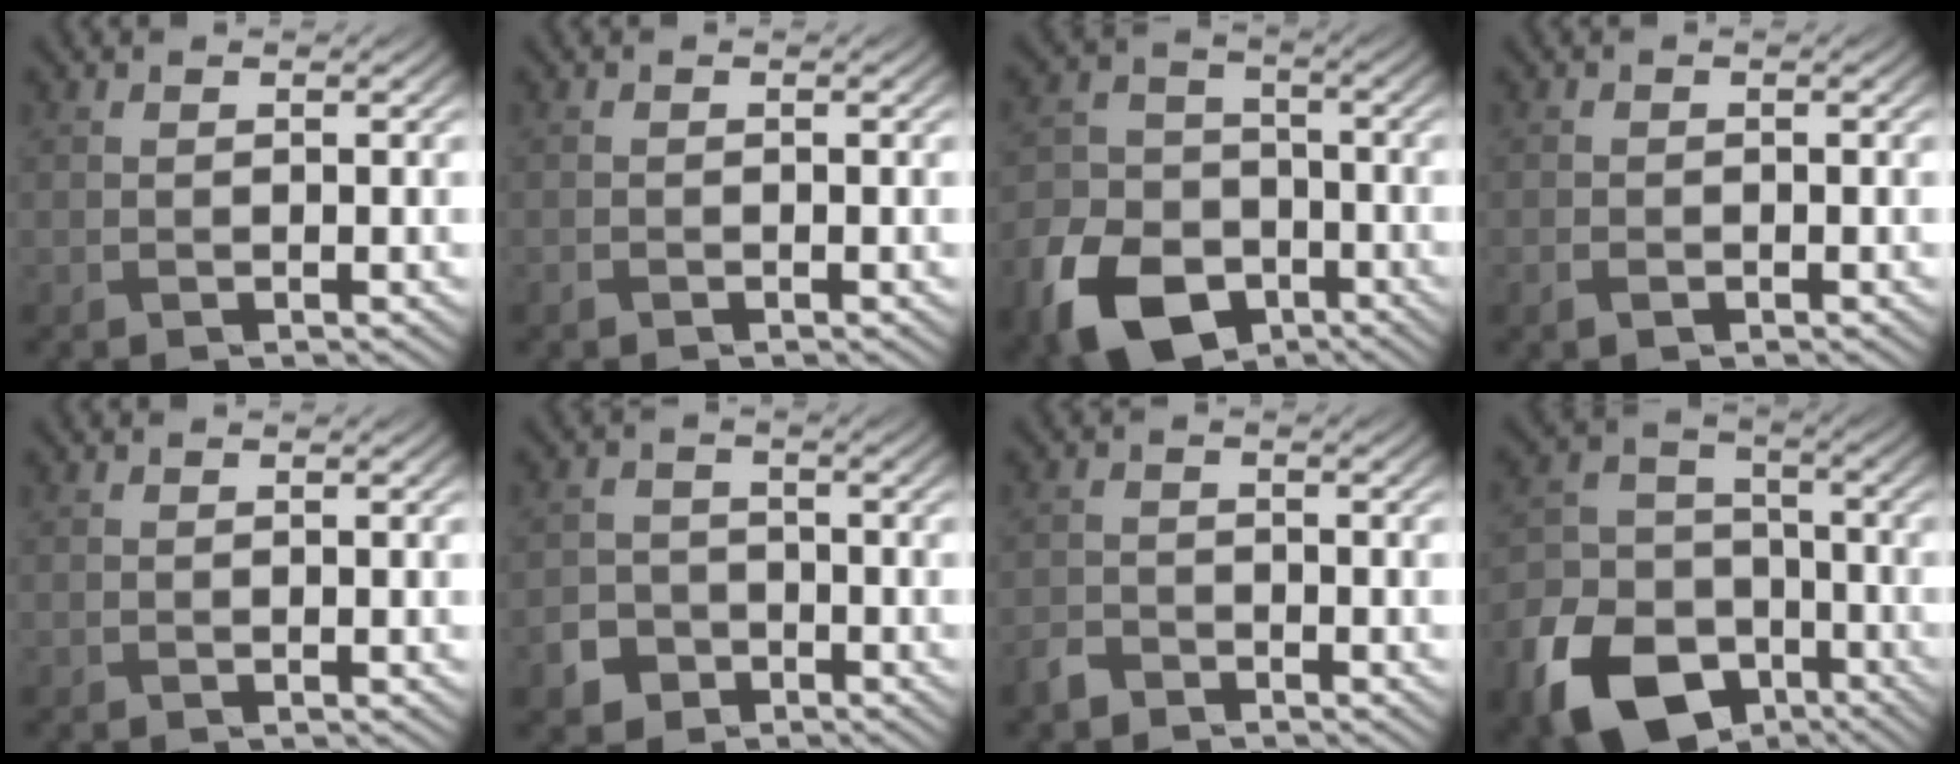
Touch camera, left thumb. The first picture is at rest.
{"total": 0.8, "force": [-0.6, 0.4, 0.3], "torque": [-0.006, -0.003, -0.011]}
{"total": 13.1, "force": [-7.2, 8.7, 6.7], "torque": [-0.166, -0.038, -0.138]}
{"total": 1.5, "force": [-0.8, 1.0, 0.7], "torque": [-0.016, -0.004, -0.017]}
{"total": 0.0}
{"total": 4.1, "force": [-2.4, 3.0, 1.2], "torque": [-0.029, -0.006, -0.049]}
{"total": 2.5, "force": [-2.1, 1.3, 0.8], "torque": [-0.018, -0.004, -0.052]}
{"total": 15.6, "force": [-8.8, 10.5, 7.6], "torque": [-0.198, -0.048, -0.159]}